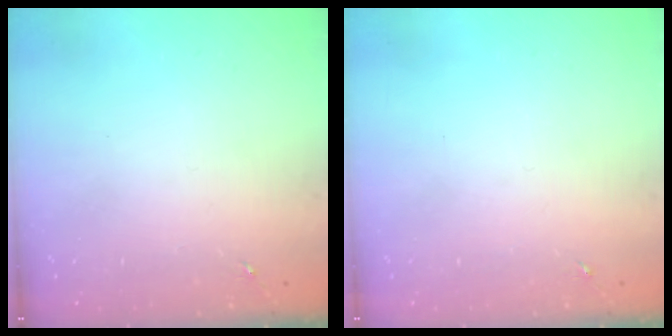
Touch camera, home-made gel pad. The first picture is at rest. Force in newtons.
{"total": 0.0}